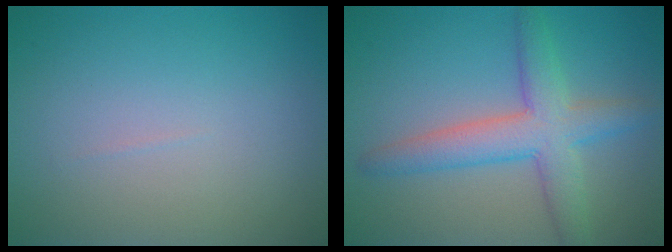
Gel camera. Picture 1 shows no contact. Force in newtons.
{"total": 5.4, "press": 5.3, "slide": 0.4}